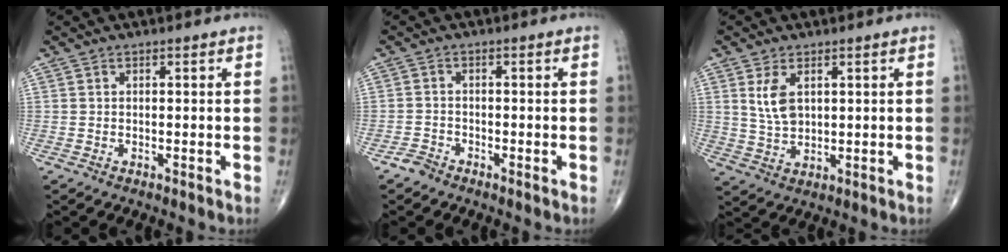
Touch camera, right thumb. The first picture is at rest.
{"total": 1.8, "force": [-1.6, 0.9, 0.1], "torque": [-0.002, 0.001, -0.035]}
{"total": 5.5, "force": [1.9, 3.1, 4.1], "torque": [-0.074, -0.010, 0.046]}